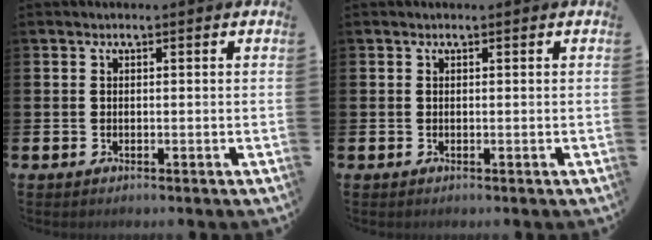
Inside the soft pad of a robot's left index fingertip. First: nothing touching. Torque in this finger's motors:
{"motor_torque": [0.56, -0.78, 0.00, 0.01]}